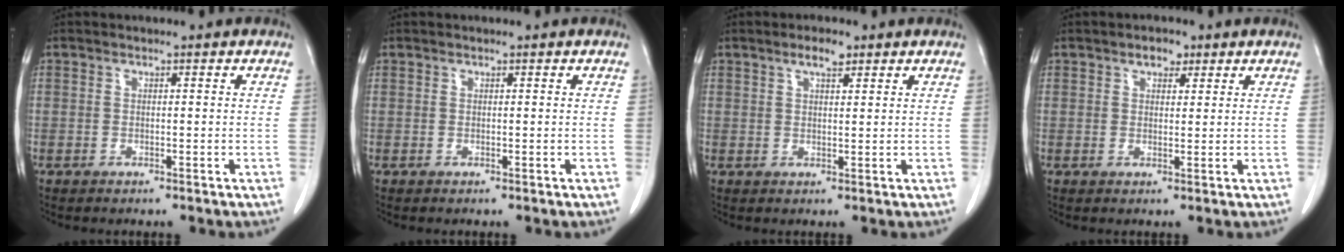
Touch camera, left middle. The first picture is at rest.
{"total": 0.0}
{"total": 2.8, "force": [1.9, 0.8, 1.9], "torque": [-0.037, 0.004, 0.032]}
{"total": 2.5, "force": [1.6, 1.4, 1.3], "torque": [-0.022, 0.005, 0.025]}